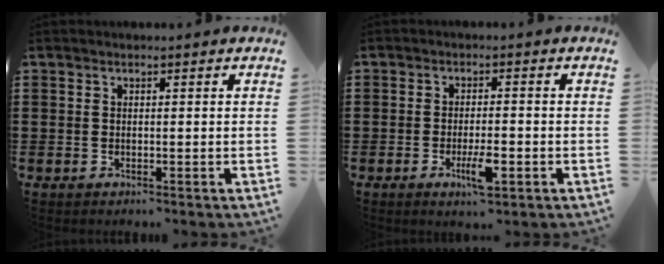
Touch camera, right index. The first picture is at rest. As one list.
[{"total": 4.9, "force": [-2.0, 1.2, 4.4], "torque": [-0.083, -0.008, -0.036]}]